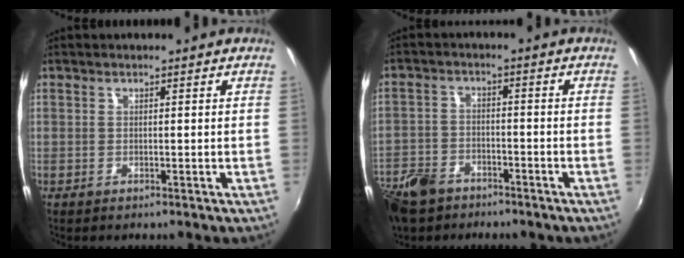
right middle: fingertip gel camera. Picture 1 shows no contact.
{"total": 11.9, "force": [-8.0, 7.3, 4.9], "torque": [-0.144, -0.001, -0.145]}